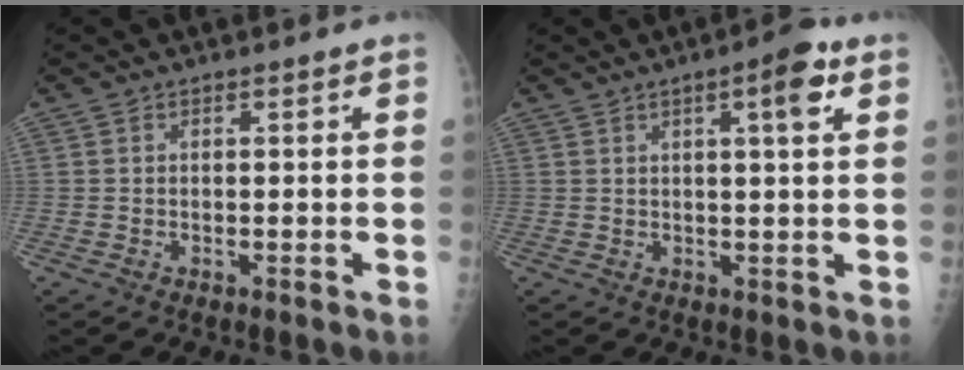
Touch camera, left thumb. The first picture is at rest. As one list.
[{"total": 6.0, "force": [2.6, 1.2, 5.3], "torque": [-0.071, -0.006, 0.033]}]